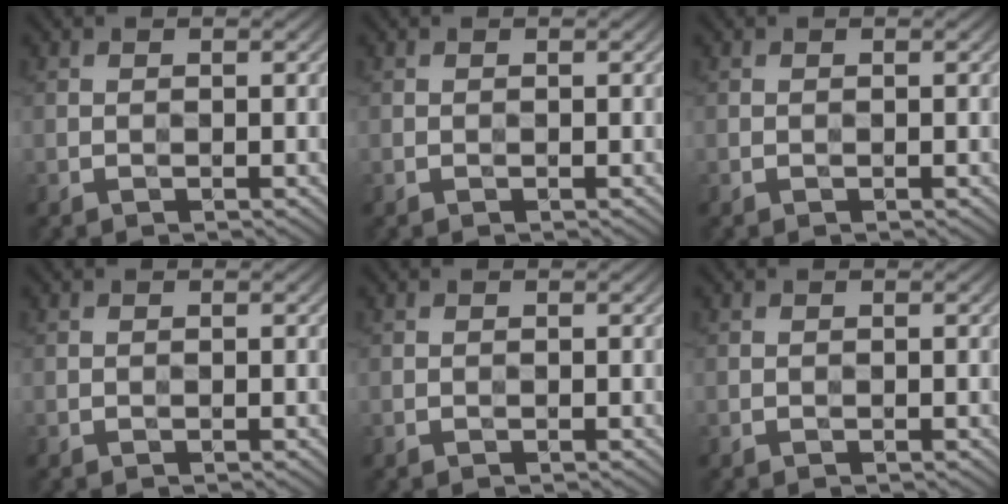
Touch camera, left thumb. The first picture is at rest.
{"total": 0.0}
{"total": 0.0}
{"total": 0.0}
{"total": 0.0}
{"total": 0.0}